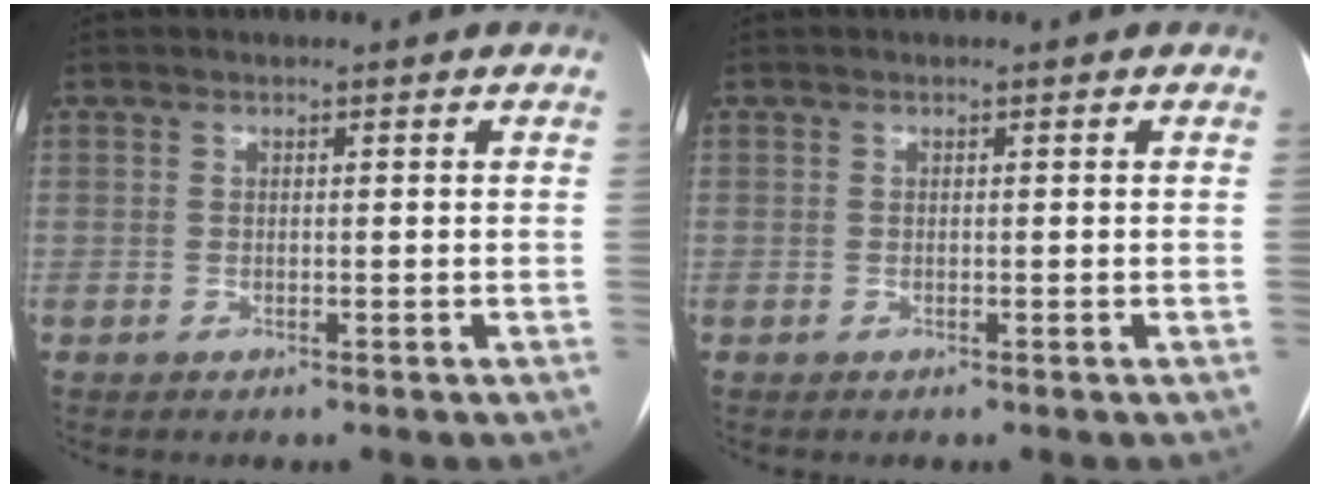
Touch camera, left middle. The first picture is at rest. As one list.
[{"total": 0.0}]